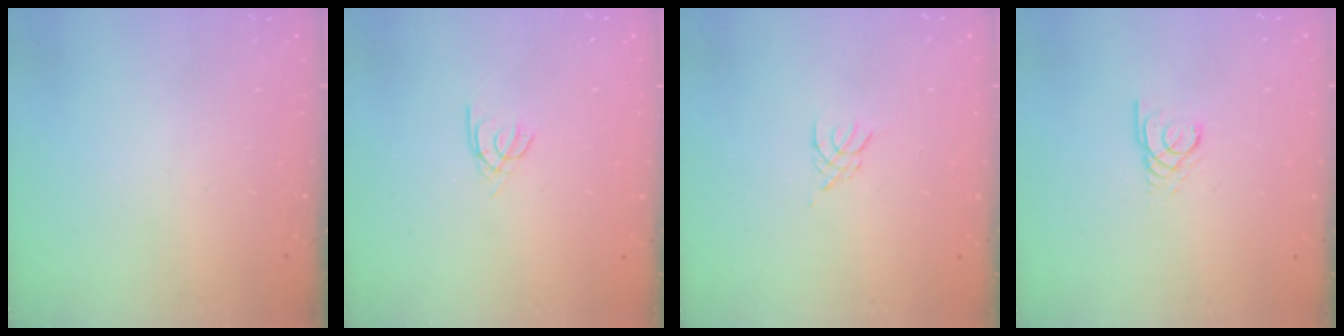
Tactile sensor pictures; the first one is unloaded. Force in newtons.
{"total": 2.1, "press": 2.1, "slide": 0.2}
{"total": 2.6, "press": 2.5, "slide": 0.6}
{"total": 2.4, "press": 2.4, "slide": 0.3}